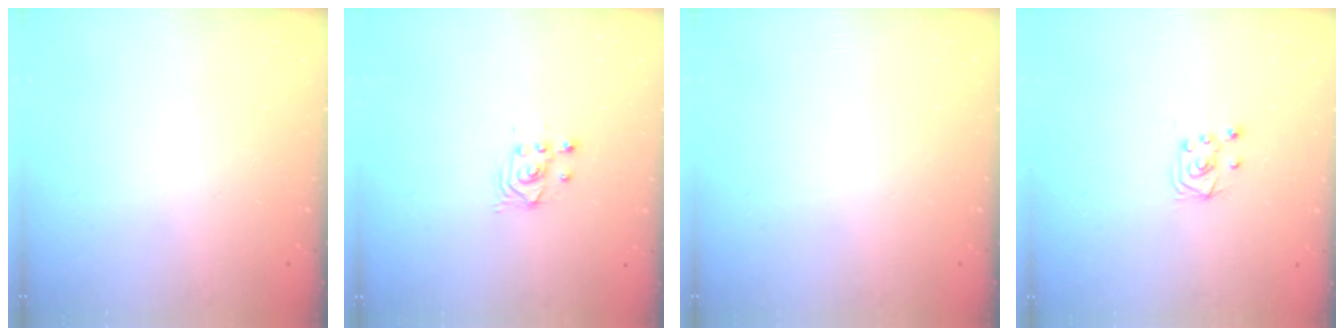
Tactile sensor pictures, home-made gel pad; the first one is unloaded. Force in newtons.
{"total": 2.4, "press": 2.4, "slide": 0.2}
{"total": 0.0}
{"total": 4.5, "press": 4.5, "slide": 0.5}